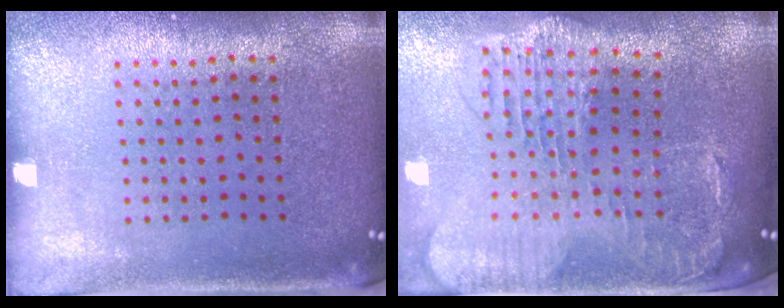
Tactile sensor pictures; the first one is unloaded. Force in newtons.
{"total": 2.1, "press": 1.9, "slide": 0.9}